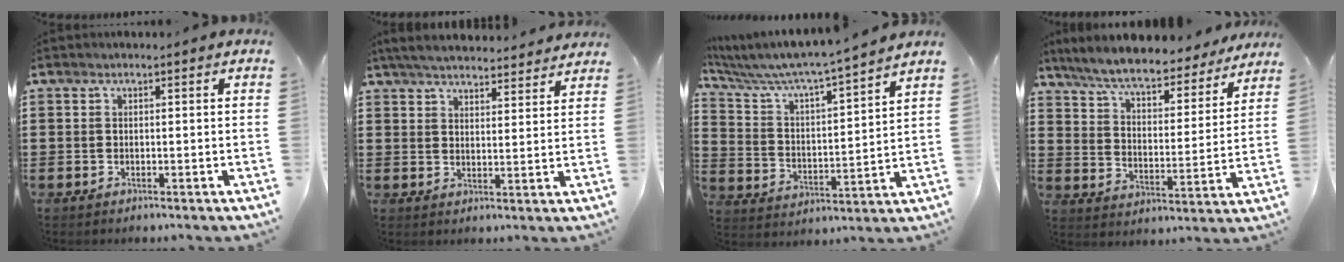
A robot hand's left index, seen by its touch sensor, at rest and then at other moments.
{"total": 5.0, "force": [4.8, 0.3, 1.3], "torque": [-0.042, -0.021, 0.087]}
{"total": 6.1, "force": [5.7, -0.4, 2.2], "torque": [-0.072, -0.047, 0.090]}
{"total": 7.9, "force": [7.2, 0.7, 3.3], "torque": [-0.094, -0.041, 0.123]}